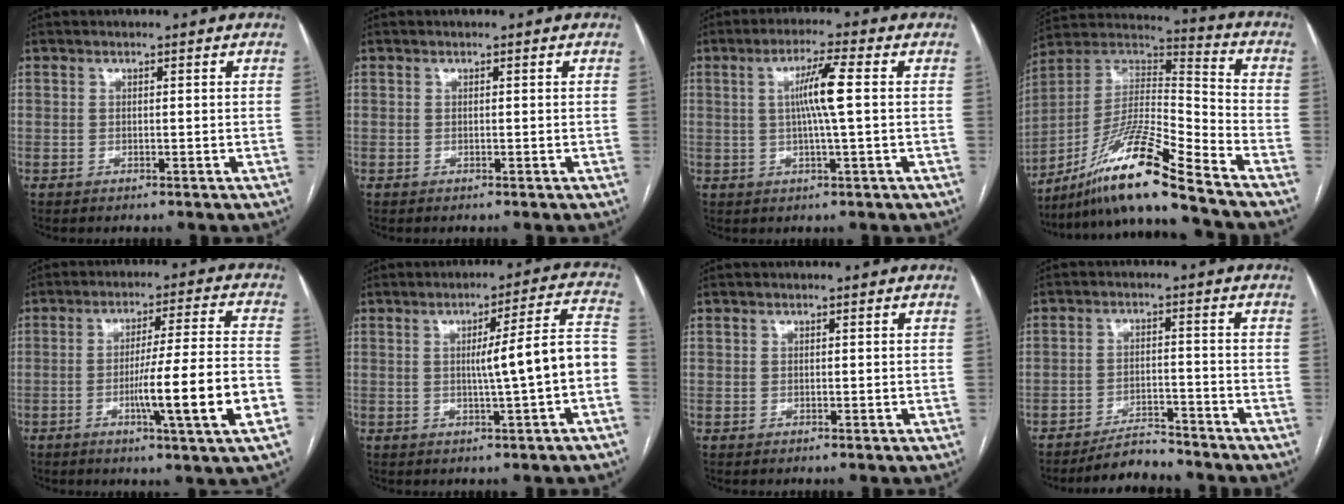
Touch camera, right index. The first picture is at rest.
{"total": 0.0}
{"total": 6.3, "force": [0.8, -0.5, 6.3], "torque": [-0.114, 0.003, 0.014]}
{"total": 16.9, "force": [-12.5, -0.8, 11.3], "torque": [-0.213, 0.006, -0.229]}
{"total": 13.5, "force": [-4.2, -0.8, 12.9], "torque": [-0.207, -0.009, -0.068]}
{"total": 9.8, "force": [-1.4, -0.5, 9.7], "torque": [-0.129, 0.021, -0.020]}
{"total": 0.6, "force": [0.2, 0.5, 0.1], "torque": [0.007, 0.001, 0.002]}
{"total": 5.2, "force": [-5.1, 1.1, 0.9], "torque": [-0.016, -0.006, -0.085]}